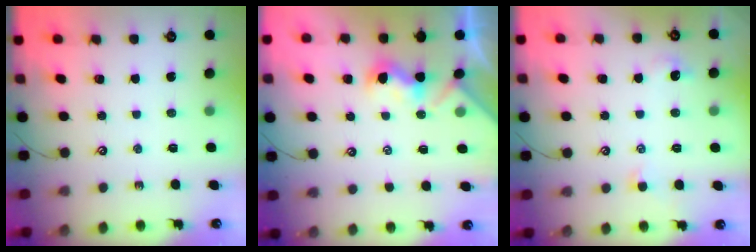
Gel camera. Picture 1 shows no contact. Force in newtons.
{"total": 0.8, "press": 0.4, "slide": 0.7}
{"total": 0.7, "press": 0.1, "slide": 0.7}